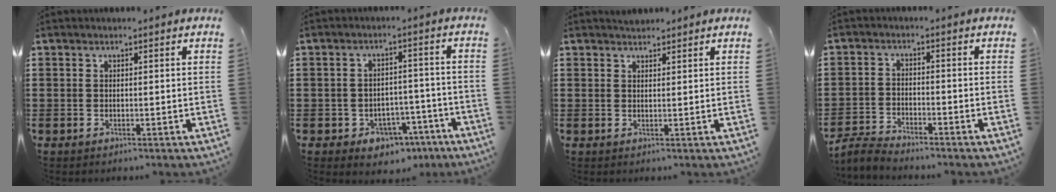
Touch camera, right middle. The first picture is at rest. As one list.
[{"total": 3.9, "force": [-3.2, 2.1, 0.9], "torque": [-0.023, 0.011, -0.065]}, {"total": 1.3, "force": [1.3, 0.3, -0.1], "torque": [-0.002, 0.002, 0.025]}, {"total": 3.3, "force": [-3.3, 0.3, 0.5], "torque": [-0.026, 0.001, -0.074]}]